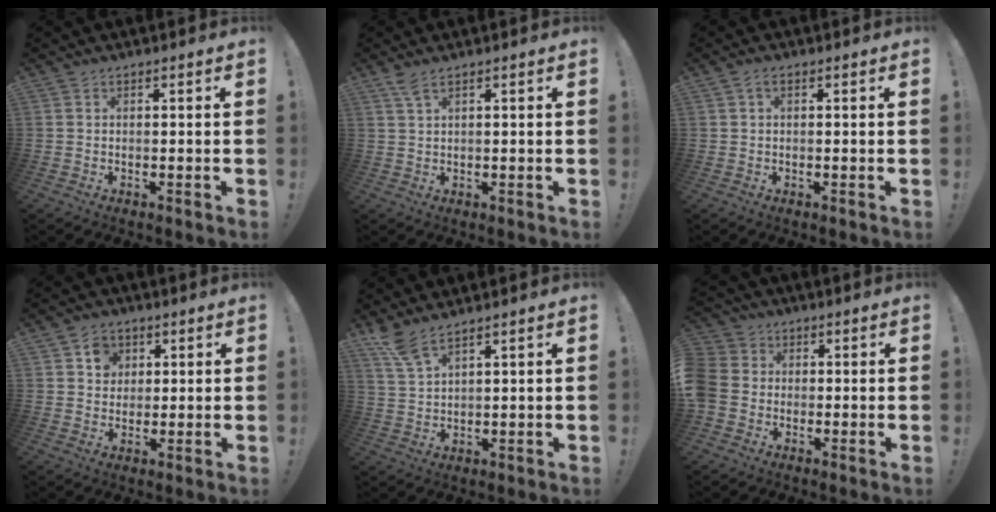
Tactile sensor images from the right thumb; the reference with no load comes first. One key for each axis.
{"total": 3.0, "fx": 1.9, "fy": 0.5, "fz": 2.2, "tx": -0.044, "ty": -0.007, "tz": 0.033}
{"total": 1.4, "fx": 0.3, "fy": 0.7, "fz": 1.1, "tx": -0.020, "ty": 0.003, "tz": 0.004}
{"total": 6.1, "fx": 2.3, "fy": 5.4, "fz": 1.8, "tx": -0.017, "ty": -0.012, "tz": 0.042}
{"total": 6.1, "fx": 4.7, "fy": 1.1, "fz": 3.8, "tx": -0.079, "ty": -0.022, "tz": 0.088}
{"total": 7.6, "fx": -0.9, "fy": 6.8, "fz": 3.4, "tx": -0.079, "ty": 0.016, "tz": -0.015}